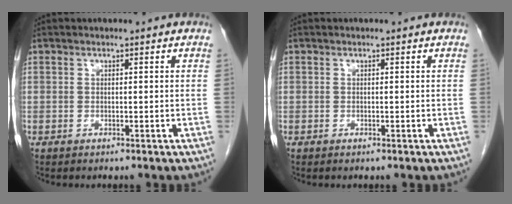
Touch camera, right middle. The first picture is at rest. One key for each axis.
{"total": 0.0}